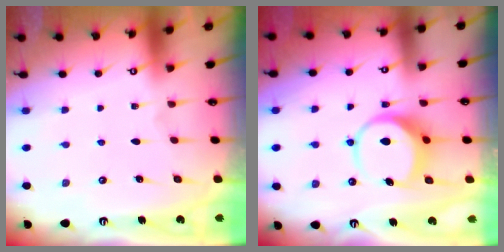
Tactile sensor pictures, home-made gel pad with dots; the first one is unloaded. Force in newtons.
{"total": 8.3, "press": 8.2, "slide": 1.0}